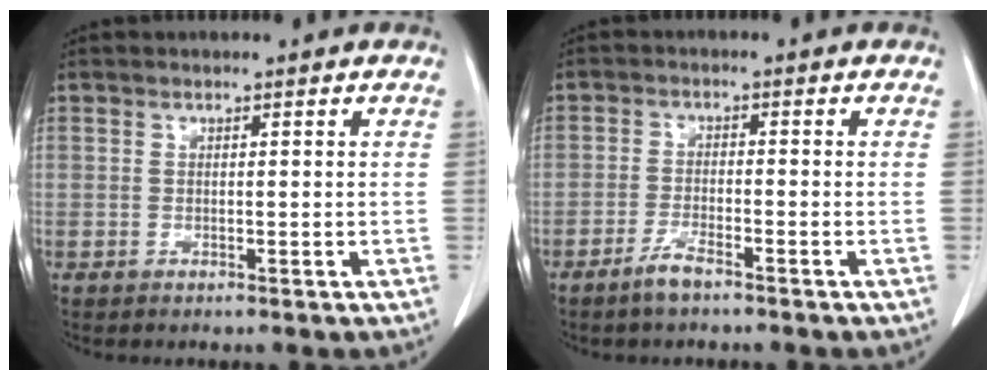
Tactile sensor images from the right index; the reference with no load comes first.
{"total": 3.7, "force": [-2.8, 0.5, 2.3], "torque": [-0.052, -0.004, -0.052]}